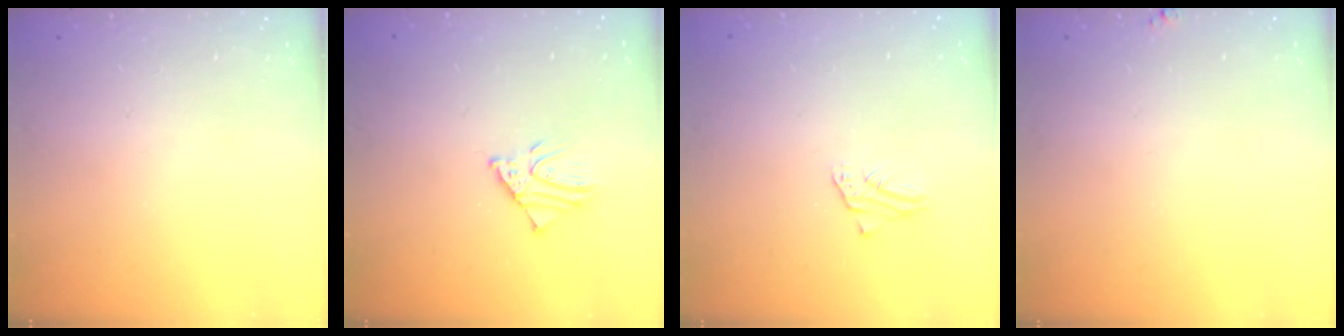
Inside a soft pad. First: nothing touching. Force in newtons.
{"total": 3.3, "press": 3.2, "slide": 0.3}
{"total": 1.5, "press": 1.5, "slide": 0.1}
{"total": 3.3, "press": 3.3, "slide": 0.4}